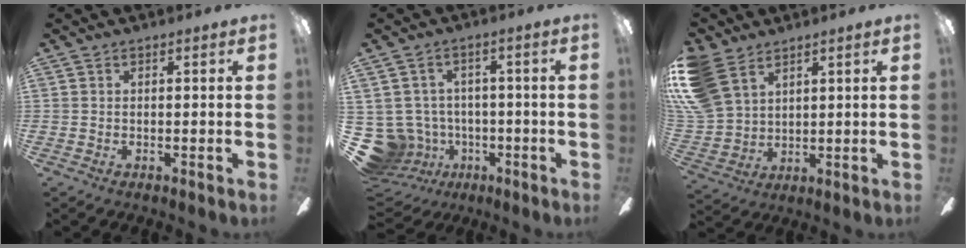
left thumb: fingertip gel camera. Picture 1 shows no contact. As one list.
[{"total": 10.8, "force": [-2.8, 9.8, 3.6], "torque": [-0.122, 0.008, -0.045]}, {"total": 13.2, "force": [7.6, 8.4, 6.9], "torque": [-0.178, -0.019, 0.150]}]